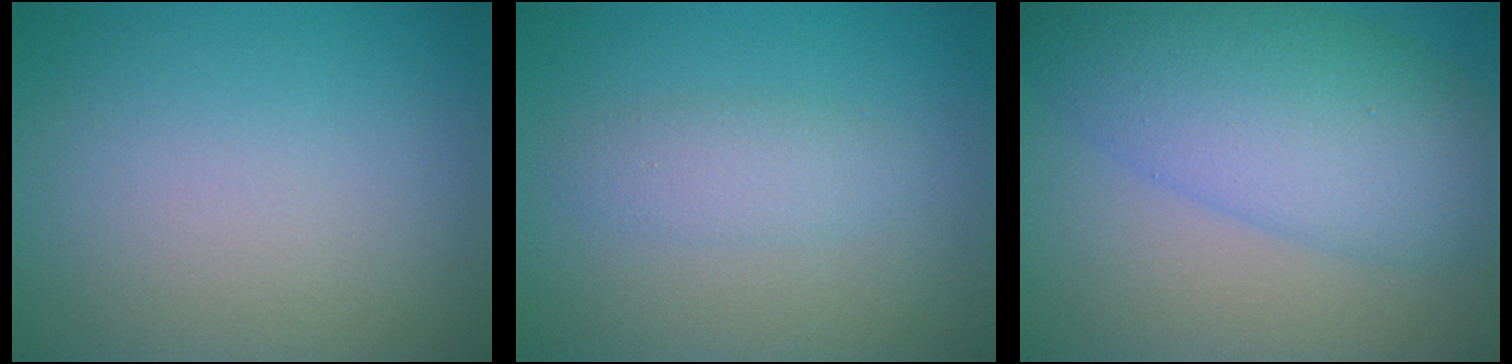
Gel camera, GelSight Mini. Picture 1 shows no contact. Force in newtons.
{"total": 1.9, "press": 1.9, "slide": 0.1}
{"total": 6.6, "press": 6.6, "slide": 0.2}